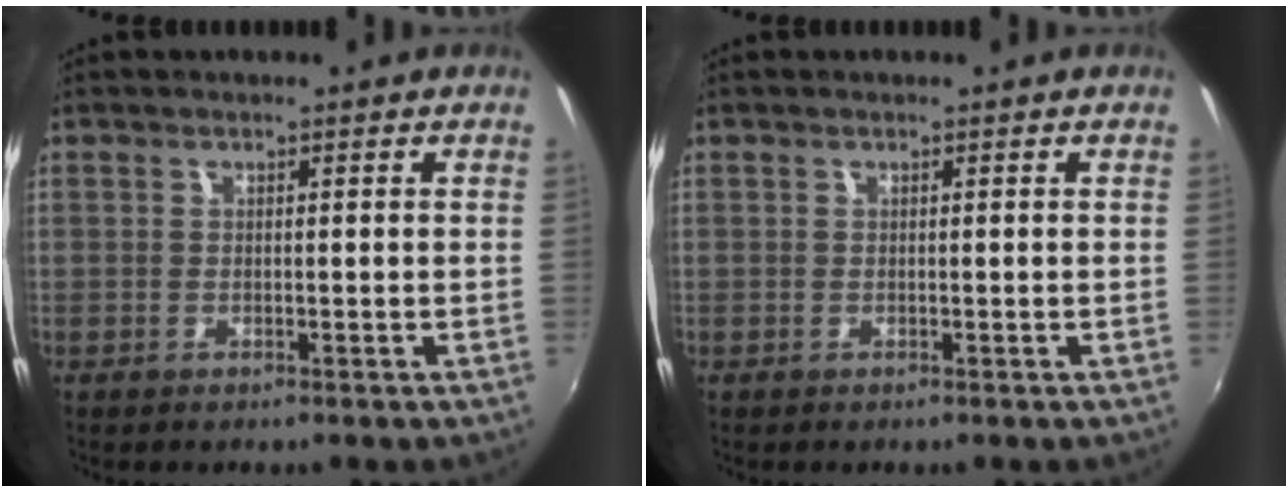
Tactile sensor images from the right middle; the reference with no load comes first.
{"total": 0.0}